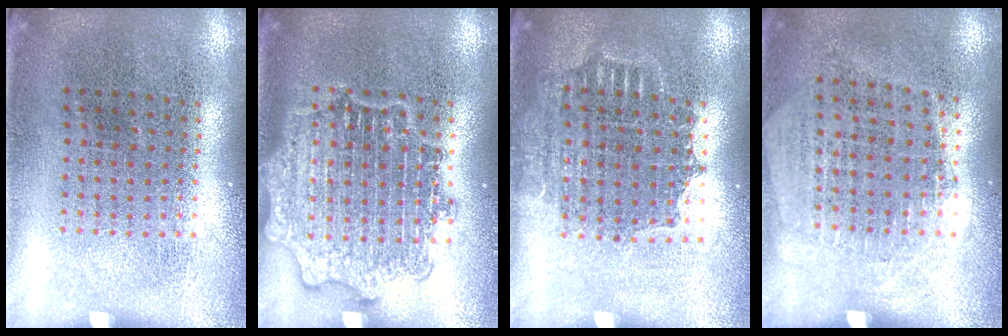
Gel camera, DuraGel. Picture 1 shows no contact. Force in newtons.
{"total": 3.0, "press": 3.0, "slide": 0.5}
{"total": 1.4, "press": 1.2, "slide": 0.7}
{"total": 1.3, "press": 1.1, "slide": 0.7}